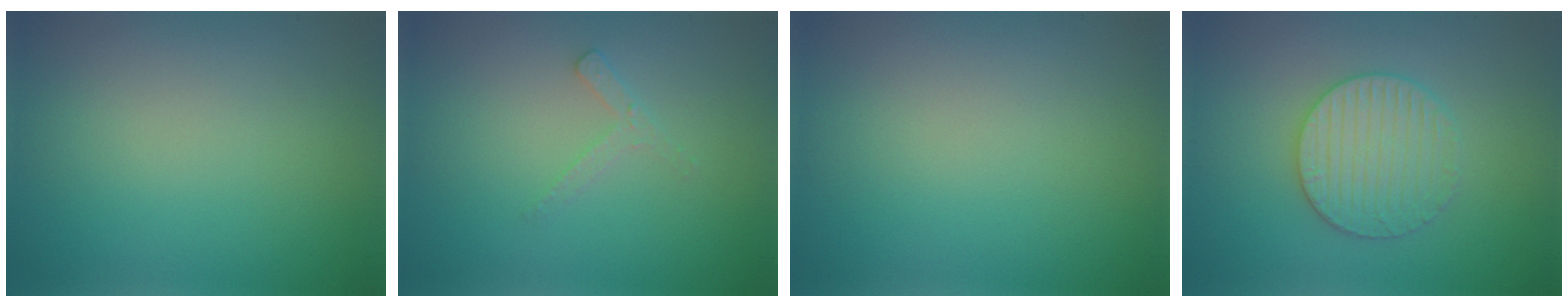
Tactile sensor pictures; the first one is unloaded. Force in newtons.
{"total": 1.6, "press": 1.5, "slide": 0.4}
{"total": 0.0}
{"total": 3.7, "press": 3.6, "slide": 0.8}